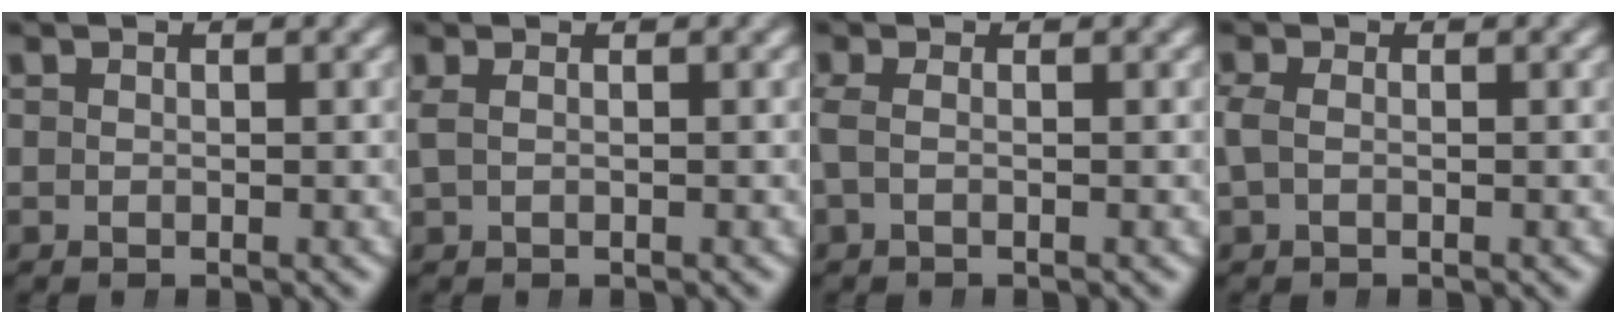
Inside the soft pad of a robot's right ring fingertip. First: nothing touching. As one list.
[{"total": 0.7, "force": [0.3, -0.3, 0.6], "torque": [-0.013, 0.002, 0.013]}, {"total": 1.0, "force": [-0.1, 0.0, 1.0], "torque": [-0.026, -0.004, 0.002]}, {"total": 1.1, "force": [0.0, 0.4, 1.0], "torque": [-0.028, -0.002, 0.004]}]